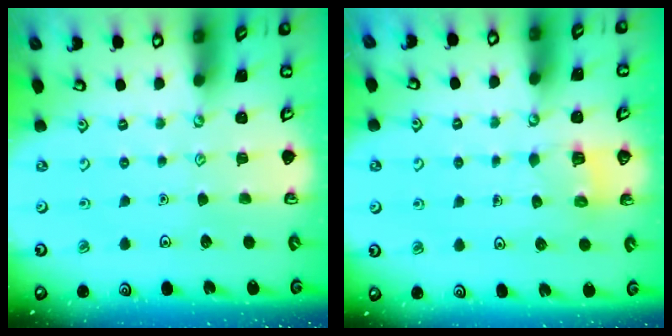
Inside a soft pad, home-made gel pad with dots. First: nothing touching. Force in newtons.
{"total": 2.5, "press": 2.5, "slide": 0.1}